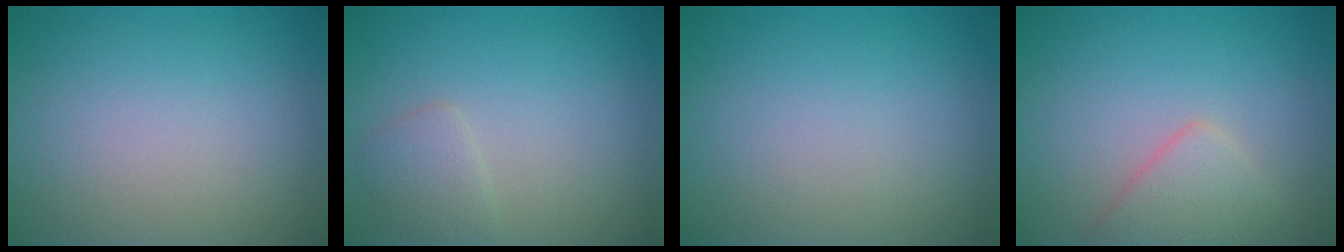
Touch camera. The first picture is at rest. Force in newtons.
{"total": 1.7, "press": 1.7, "slide": 0.1}
{"total": 0.0}
{"total": 2.7, "press": 2.7, "slide": 0.1}